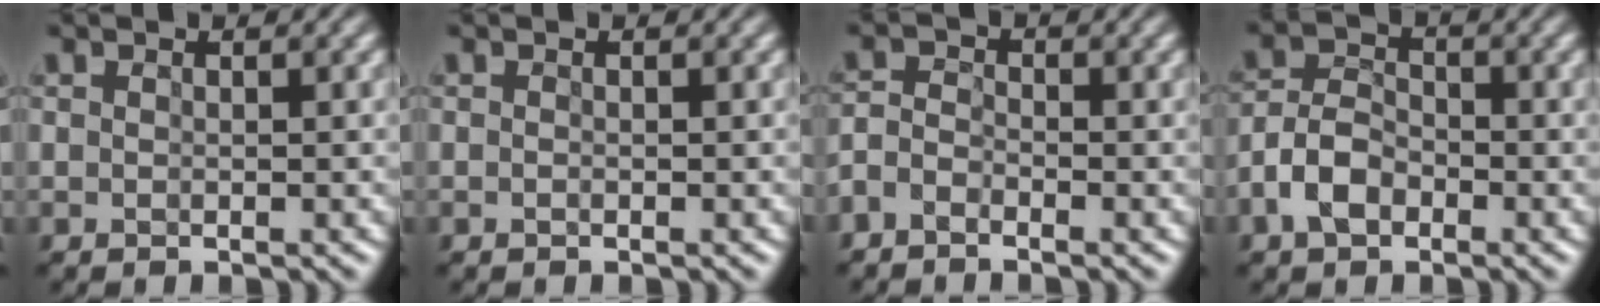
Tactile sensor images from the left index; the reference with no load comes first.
{"total": 0.0}
{"total": 2.1, "force": [-1.8, 0.8, 0.8], "torque": [-0.021, 0.006, -0.045]}
{"total": 3.9, "force": [-2.1, 2.3, 2.3], "torque": [-0.052, 0.008, -0.041]}